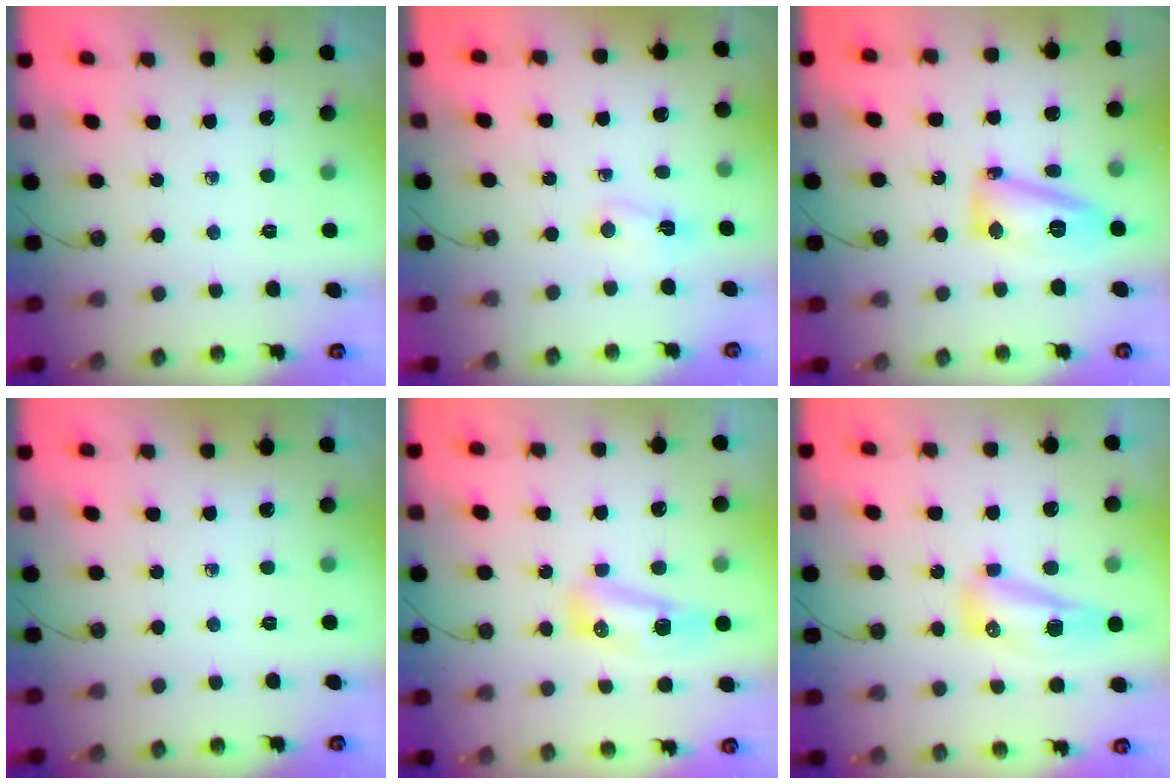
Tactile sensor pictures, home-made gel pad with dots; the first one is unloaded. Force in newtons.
{"total": 2.4, "press": 2.1, "slide": 1.1}
{"total": 14.1, "press": 14.0, "slide": 1.4}
{"total": 0.0}
{"total": 9.4, "press": 8.9, "slide": 3.1}
{"total": 10.7, "press": 9.8, "slide": 4.3}